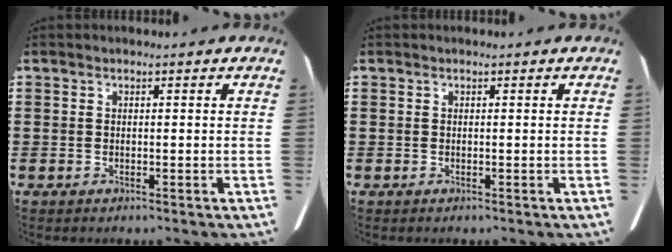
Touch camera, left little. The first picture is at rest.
{"total": 0.0}